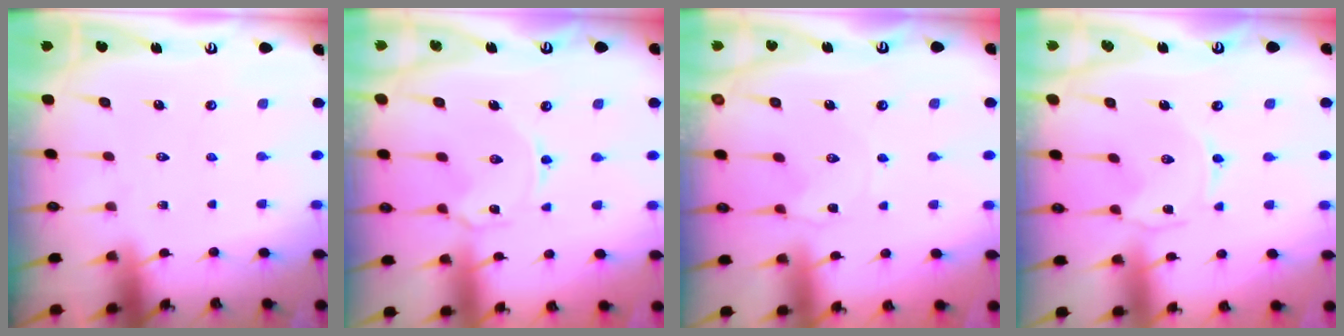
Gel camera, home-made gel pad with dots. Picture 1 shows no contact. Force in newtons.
{"total": 2.4, "press": 2.4, "slide": 0.3}
{"total": 2.4, "press": 2.4, "slide": 0.4}
{"total": 0.0}